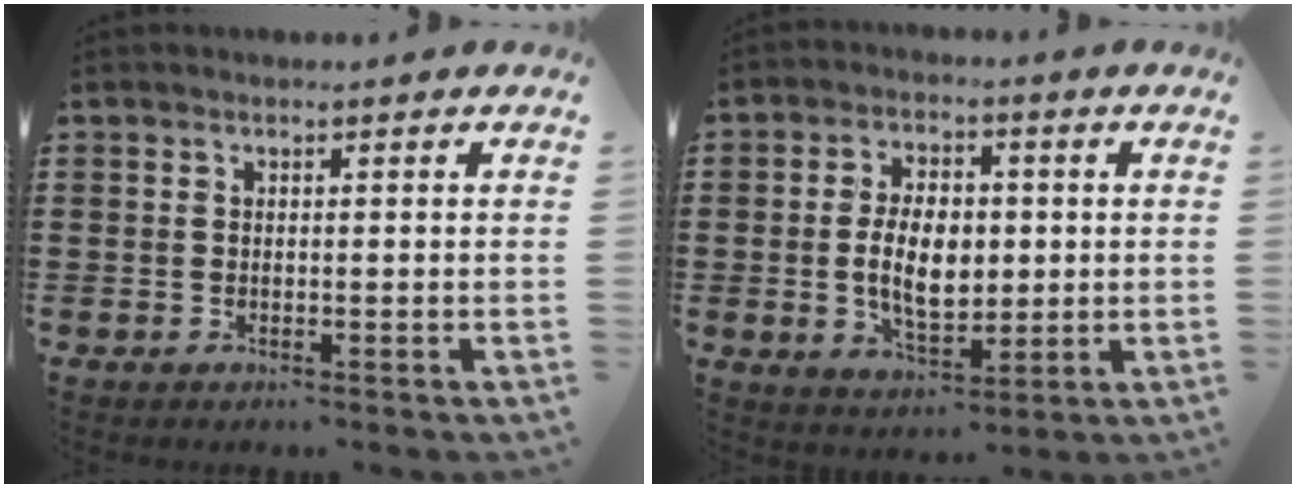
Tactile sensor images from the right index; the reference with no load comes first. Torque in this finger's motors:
{"motor_torque": [2.14, 0.00, 0.37, 0.10]}